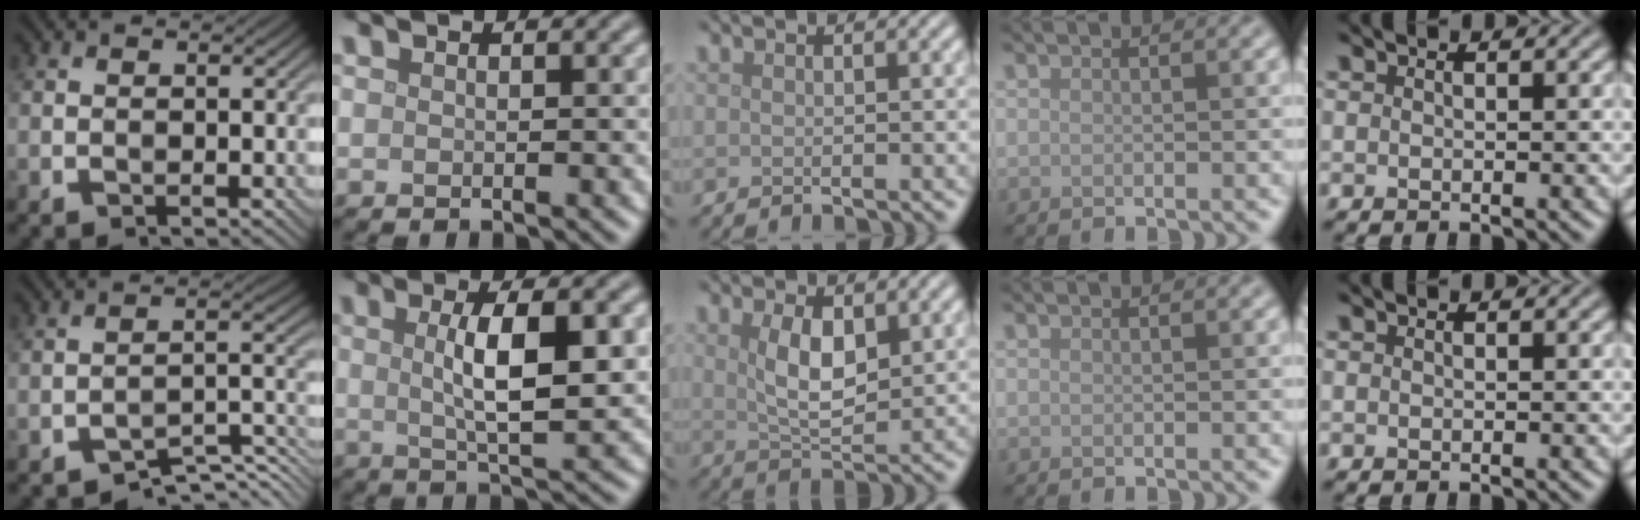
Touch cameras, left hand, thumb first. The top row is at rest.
{"thumb": {"total": 5.3, "force": [-4.6, 1.2, 2.3], "torque": [-0.029, 0.004, -0.073]}, "index": {"total": 6.5, "force": [0.9, 1.7, 6.2], "torque": [-0.100, 0.005, 0.015]}, "middle": {"total": 3.8, "force": [1.2, 1.7, 3.2], "torque": [-0.067, -0.003, 0.028]}}